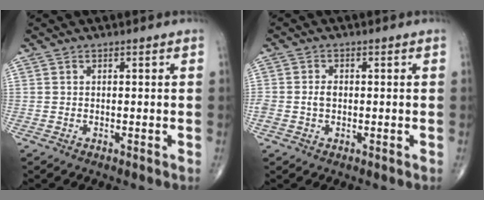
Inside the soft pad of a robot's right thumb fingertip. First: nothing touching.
{"total": 2.4, "force": [-0.2, 1.7, 1.6], "torque": [-0.038, 0.006, -0.003]}